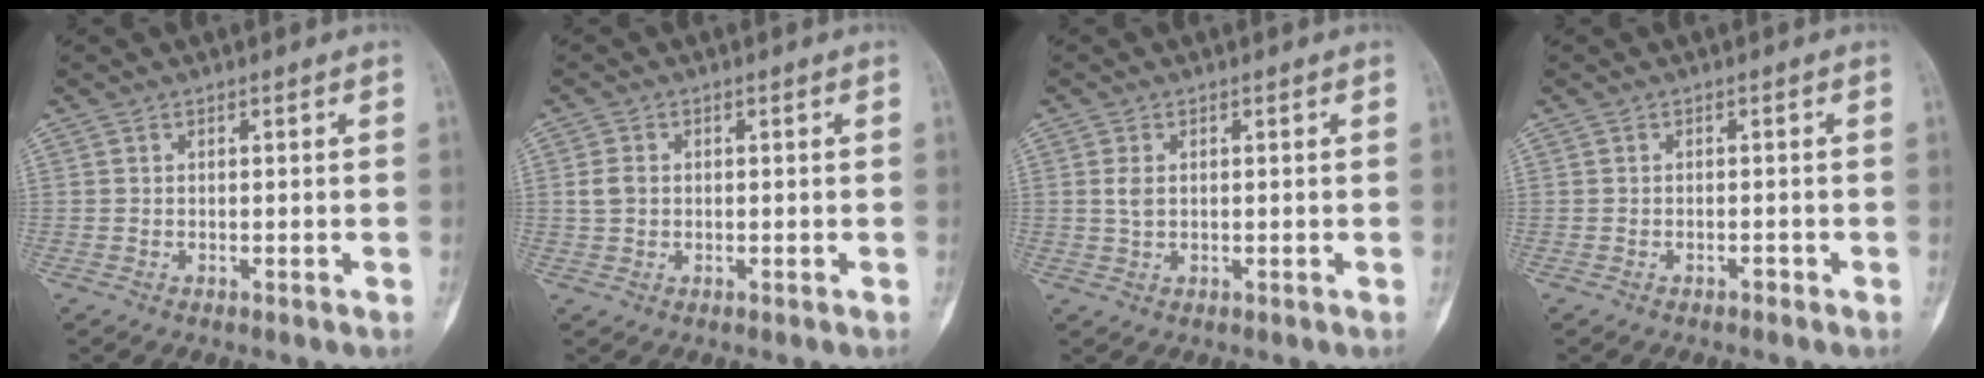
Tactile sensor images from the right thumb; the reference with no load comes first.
{"total": 2.5, "force": [0.2, 2.0, 1.5], "torque": [-0.030, 0.006, 0.004]}
{"total": 2.1, "force": [0.4, 1.2, 1.6], "torque": [-0.035, 0.001, 0.009]}
{"total": 0.7, "force": [-0.5, 0.4, 0.3], "torque": [-0.004, 0.003, -0.009]}